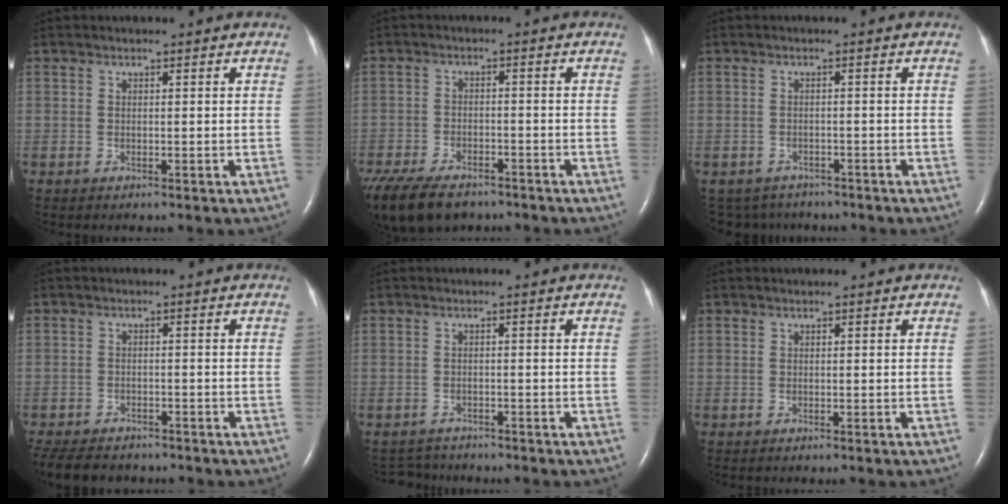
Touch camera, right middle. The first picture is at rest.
{"total": 15.4, "force": [-11.1, 7.3, 7.7], "torque": [-0.201, -0.030, -0.170]}
{"total": 5.1, "force": [-4.5, 2.4, -0.1], "torque": [0.001, 0.001, -0.062]}
{"total": 10.1, "force": [-8.5, 4.1, 3.8], "torque": [-0.080, -0.011, -0.119]}
{"total": 2.9, "force": [-2.7, 0.8, -0.6], "torque": [0.004, -0.008, -0.044]}
{"total": 0.0}